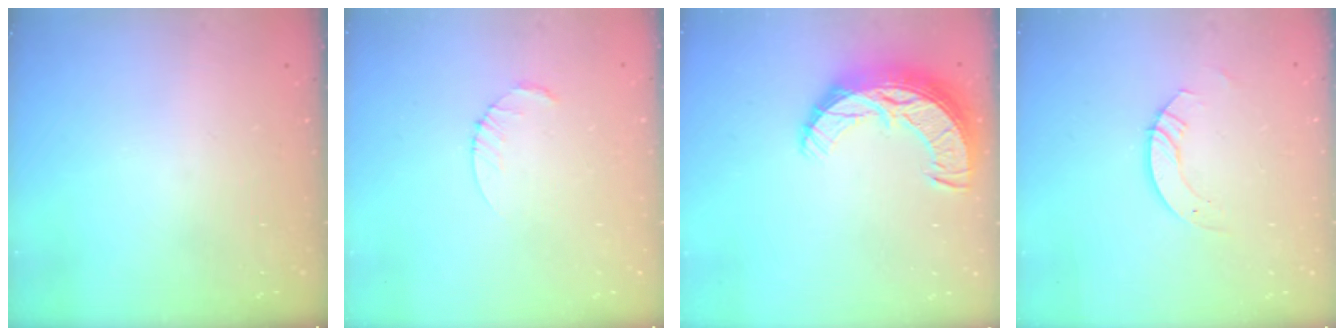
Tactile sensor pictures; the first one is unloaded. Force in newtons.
{"total": 2.5, "press": 2.5, "slide": 0.3}
{"total": 15.2, "press": 15.2, "slide": 1.0}
{"total": 3.7, "press": 3.7, "slide": 0.3}